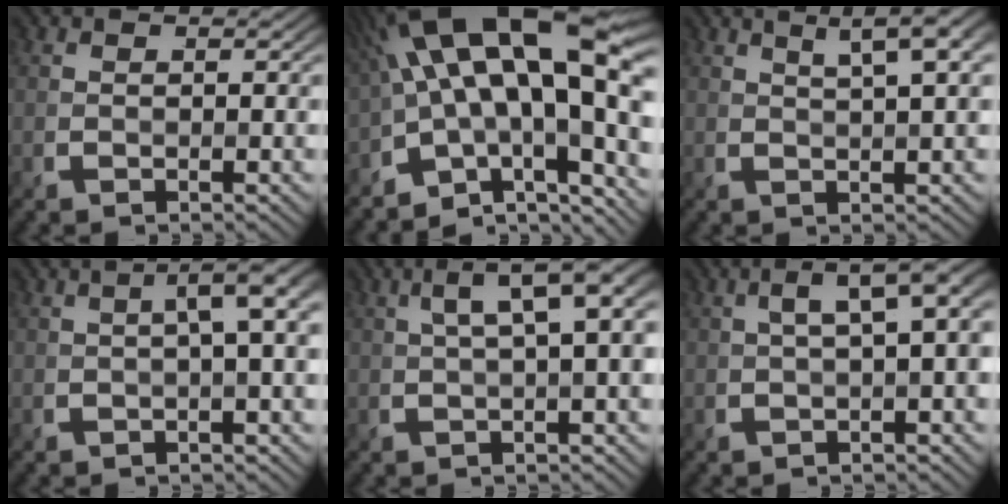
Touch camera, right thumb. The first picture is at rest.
{"total": 18.3, "force": [-0.6, 7.7, 16.6], "torque": [-0.233, 0.017, -0.007]}
{"total": 5.5, "force": [2.7, 0.9, 4.6], "torque": [-0.074, 0.014, 0.050]}
{"total": 3.6, "force": [0.2, 0.8, 3.5], "torque": [-0.049, 0.018, -0.001]}
{"total": 6.4, "force": [1.2, 1.6, 6.0], "torque": [-0.082, 0.026, 0.016]}
{"total": 4.6, "force": [0.4, 1.3, 4.4], "torque": [-0.062, 0.017, 0.006]}